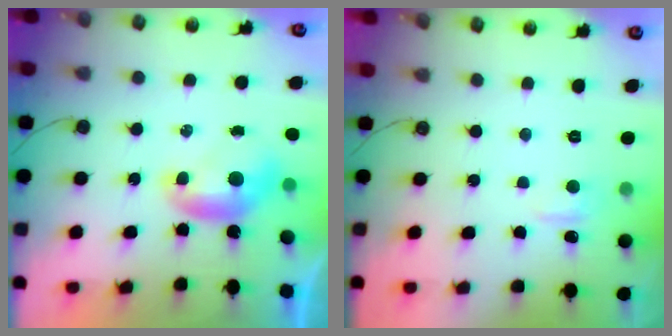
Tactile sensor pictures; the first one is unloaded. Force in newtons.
{"total": 2.5, "press": 2.5, "slide": 0.6}